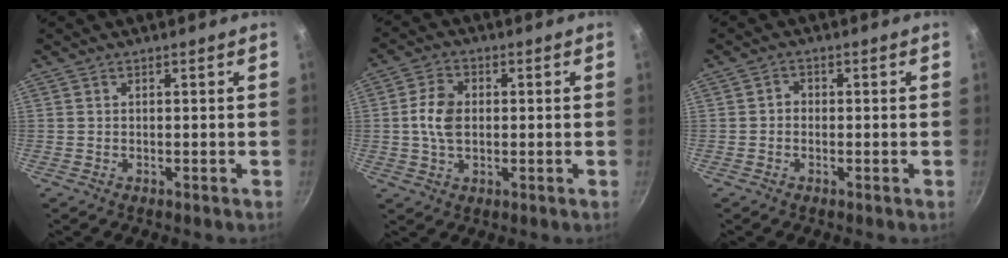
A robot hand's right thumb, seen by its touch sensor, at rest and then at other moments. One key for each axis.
{"total": 7.1, "fx": 0.2, "fy": 4.8, "fz": 5.2, "tx": -0.093, "ty": 0.010, "tz": -0.003}
{"total": 1.5, "fx": -0.5, "fy": 1.2, "fz": 0.7, "tx": -0.008, "ty": 0.009, "tz": -0.013}